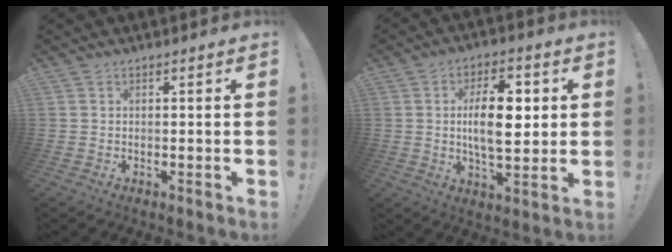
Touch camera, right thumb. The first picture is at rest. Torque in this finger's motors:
{"motor_torque": [0.32, 1.29, 1.17, -0.43, 0.06]}